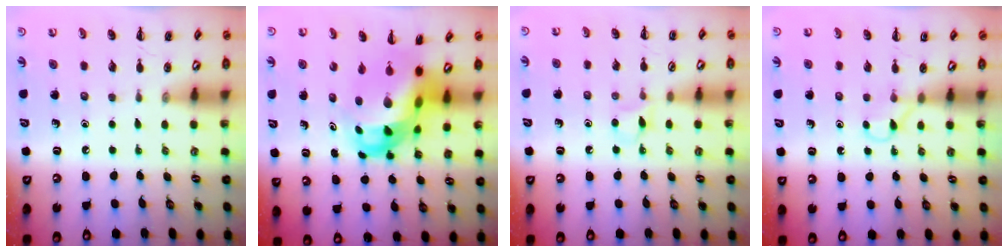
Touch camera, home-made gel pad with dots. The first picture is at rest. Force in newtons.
{"total": 10.0, "press": 9.7, "slide": 2.6}
{"total": 3.9, "press": 3.6, "slide": 1.4}
{"total": 2.9, "press": 2.8, "slide": 1.0}